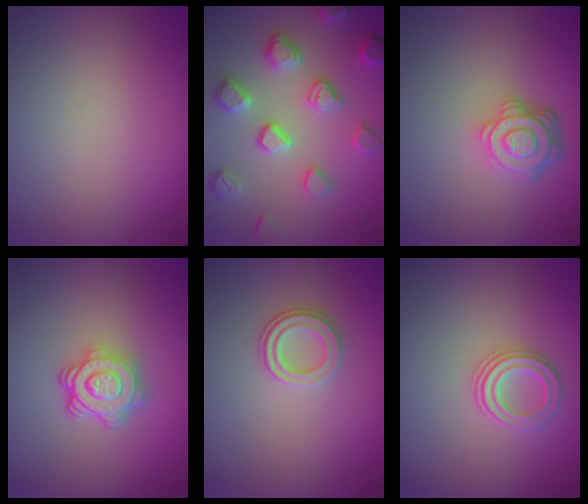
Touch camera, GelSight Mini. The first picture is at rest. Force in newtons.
{"total": 4.6, "press": 4.5, "slide": 0.9}
{"total": 4.5, "press": 3.3, "slide": 3.1}
{"total": 4.6, "press": 3.4, "slide": 3.1}
{"total": 2.3, "press": 2.1, "slide": 1.0}
{"total": 2.3, "press": 2.2, "slide": 0.8}